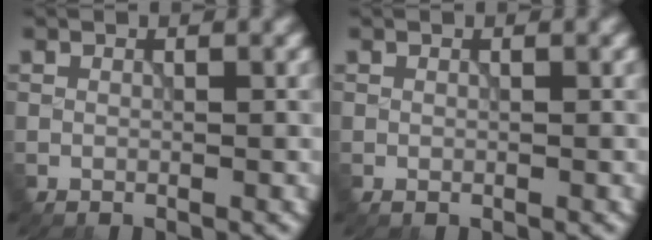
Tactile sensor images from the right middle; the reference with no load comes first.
{"total": 0.0}